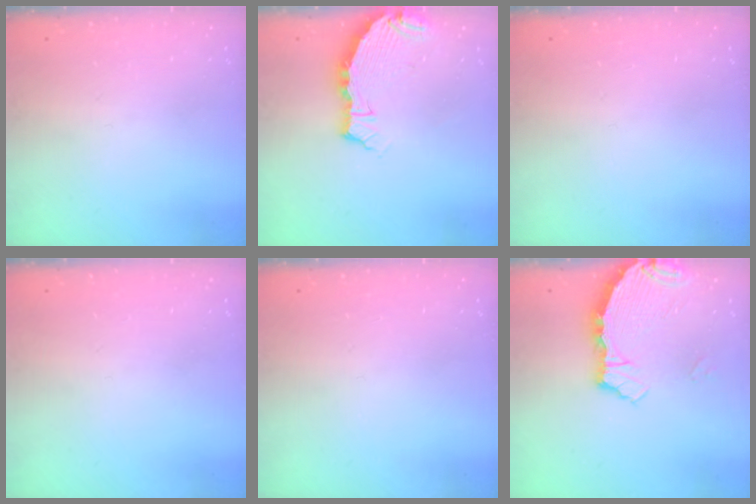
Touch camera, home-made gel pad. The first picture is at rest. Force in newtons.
{"total": 5.1, "press": 5.1, "slide": 0.1}
{"total": 0.0}
{"total": 0.0}
{"total": 0.0}
{"total": 3.7, "press": 3.7, "slide": 0.2}